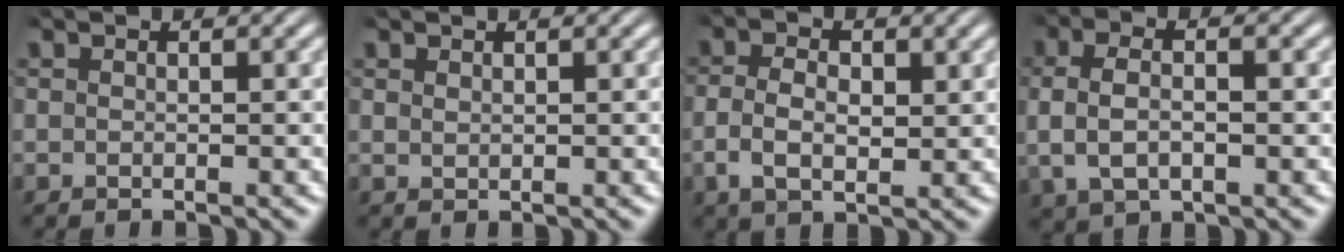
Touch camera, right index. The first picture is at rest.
{"total": 0.7, "force": [0.7, -0.1, 0.1], "torque": [-0.002, 0.000, 0.018]}
{"total": 3.7, "force": [-0.2, 2.3, 2.9], "torque": [-0.063, -0.006, 0.002]}
{"total": 4.4, "force": [0.3, 2.7, 3.4], "torque": [-0.079, 0.003, 0.011]}